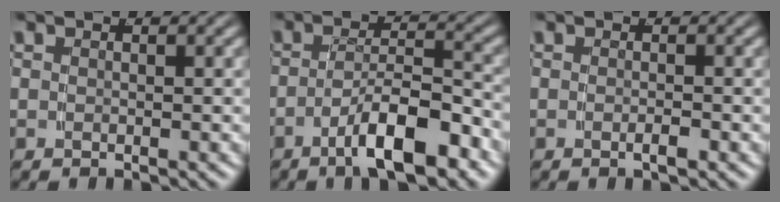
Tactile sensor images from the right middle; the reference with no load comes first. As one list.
[{"total": 5.9, "force": [-3.5, 1.4, 4.6], "torque": [-0.068, -0.007, -0.054]}, {"total": 0.9, "force": [-0.7, -0.1, 0.6], "torque": [-0.013, -0.001, -0.011]}]